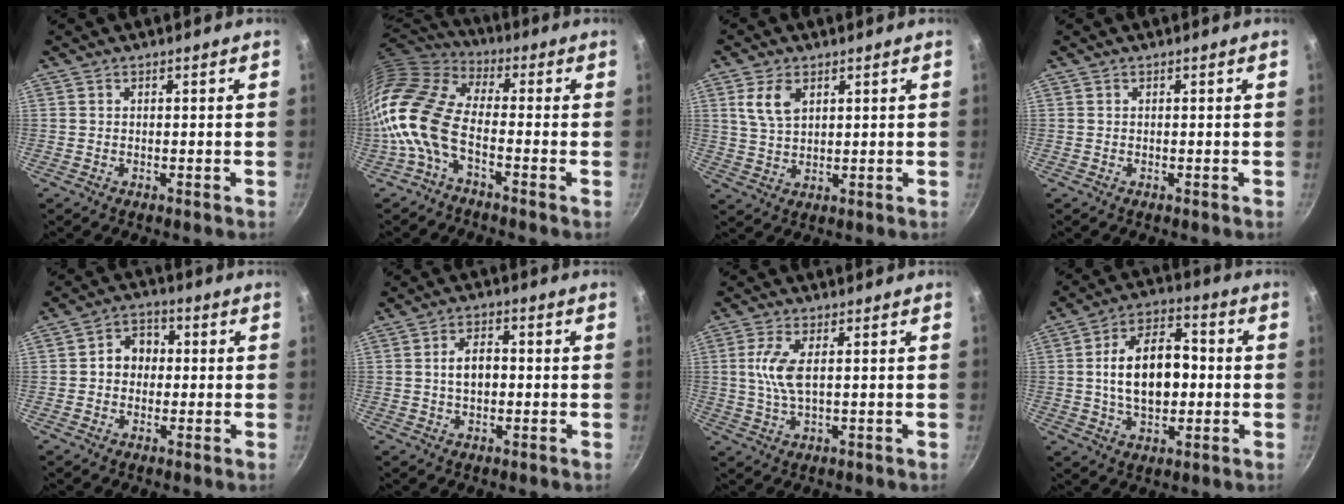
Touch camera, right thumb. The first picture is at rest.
{"total": 12.9, "force": [-3.8, 6.6, 10.4], "torque": [-0.204, 0.034, -0.099]}
{"total": 6.2, "force": [2.6, 3.6, 4.3], "torque": [-0.077, -0.008, 0.054]}
{"total": 0.0}
{"total": 6.2, "force": [0.2, 5.2, 3.3], "torque": [-0.015, 0.014, -0.007]}
{"total": 5.2, "force": [0.0, 3.1, 4.1], "torque": [-0.058, 0.016, -0.005]}
{"total": 6.1, "force": [1.0, 2.1, 5.6], "torque": [-0.126, 0.000, 0.019]}
{"total": 14.7, "force": [0.0, 8.8, 11.7], "torque": [-0.169, 0.025, -0.006]}